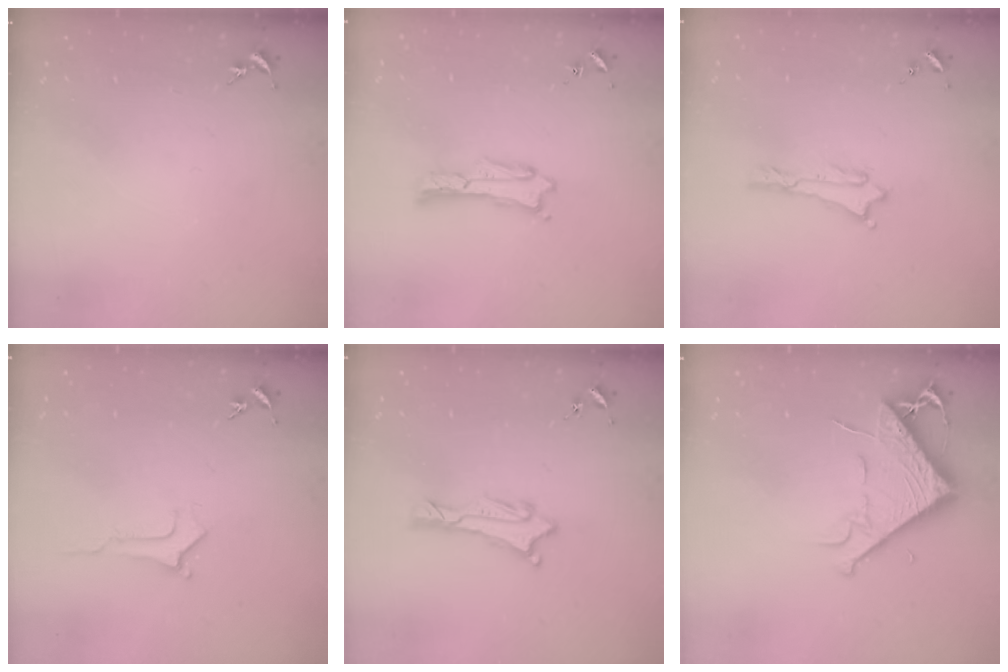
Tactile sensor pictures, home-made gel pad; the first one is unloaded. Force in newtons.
{"total": 0.0}
{"total": 0.0}
{"total": 0.0}
{"total": 1.5, "press": 1.5, "slide": 0.2}
{"total": 7.8, "press": 7.8, "slide": 0.8}